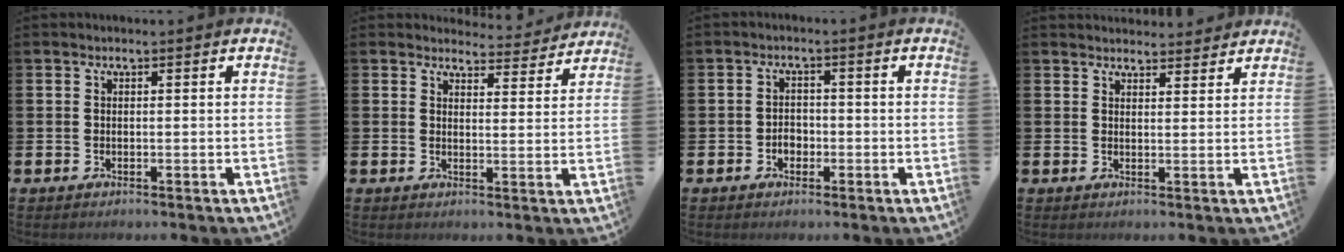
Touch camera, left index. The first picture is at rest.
{"total": 3.8, "force": [3.7, 0.9, 0.0], "torque": [0.010, -0.033, 0.060]}
{"total": 2.1, "force": [-0.8, 1.6, 1.0], "torque": [-0.007, -0.002, -0.021]}
{"total": 2.9, "force": [2.8, 0.4, 0.0], "torque": [0.003, -0.017, 0.050]}